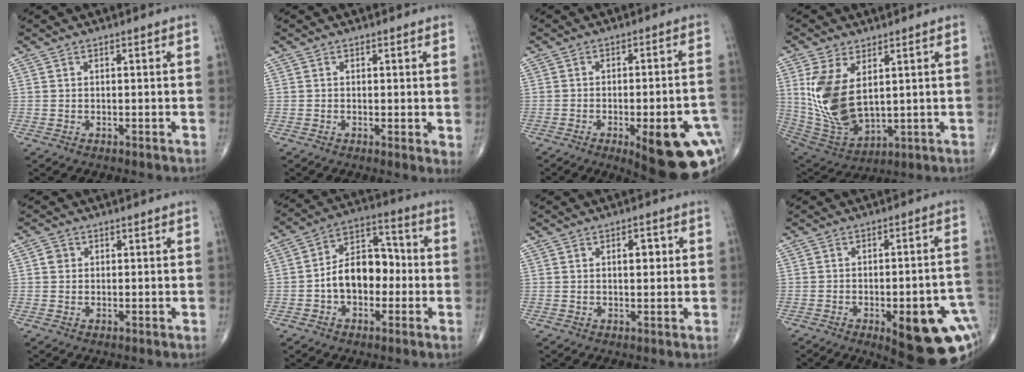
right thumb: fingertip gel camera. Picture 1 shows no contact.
{"total": 2.0, "force": [0.2, 0.6, 1.9], "torque": [-0.029, -0.008, -0.003]}
{"total": 18.9, "force": [-7.4, 5.9, 16.4], "torque": [-0.146, 0.021, -0.076]}
{"total": 14.8, "force": [3.2, 8.3, 11.8], "torque": [-0.229, -0.021, 0.086]}
{"total": 1.5, "force": [0.3, 1.4, 0.5], "torque": [-0.003, 0.001, 0.002]}
{"total": 12.0, "force": [-1.8, 8.0, 8.8], "torque": [-0.115, 0.045, -0.042]}
{"total": 3.0, "force": [0.7, 1.6, 2.5], "torque": [-0.026, -0.001, 0.007]}
{"total": 18.6, "force": [-6.9, 6.4, 16.0], "torque": [-0.137, 0.025, -0.068]}